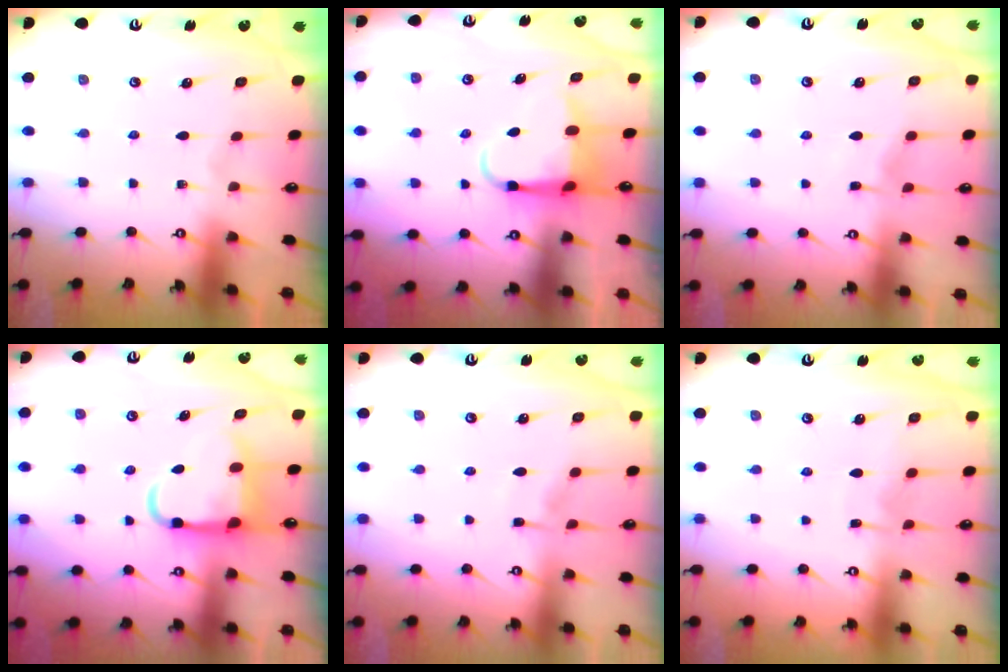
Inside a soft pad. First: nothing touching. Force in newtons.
{"total": 4.8, "press": 4.7, "slide": 1.1}
{"total": 2.9, "press": 2.9, "slide": 0.4}
{"total": 7.4, "press": 7.2, "slide": 1.4}
{"total": 4.6, "press": 4.6, "slide": 0.5}
{"total": 5.3, "press": 5.2, "slide": 0.5}